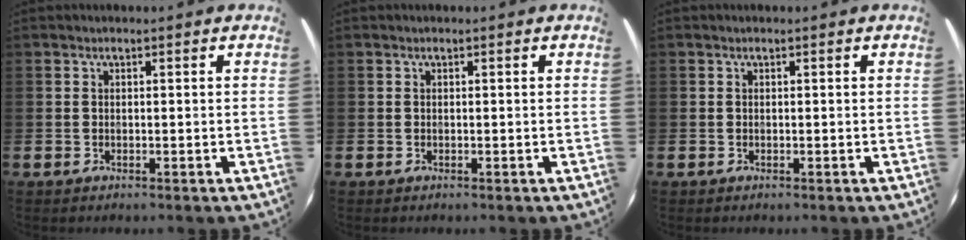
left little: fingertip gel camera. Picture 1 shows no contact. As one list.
[{"total": 0.0}, {"total": 0.0}]